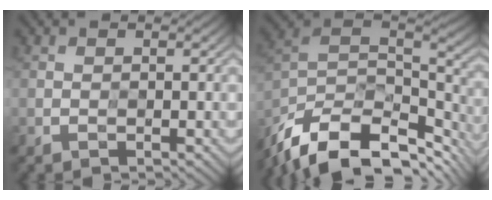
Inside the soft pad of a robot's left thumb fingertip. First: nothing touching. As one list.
[{"total": 16.3, "force": [-10.4, 7.6, 9.9], "torque": [-0.247, -0.034, -0.167]}]